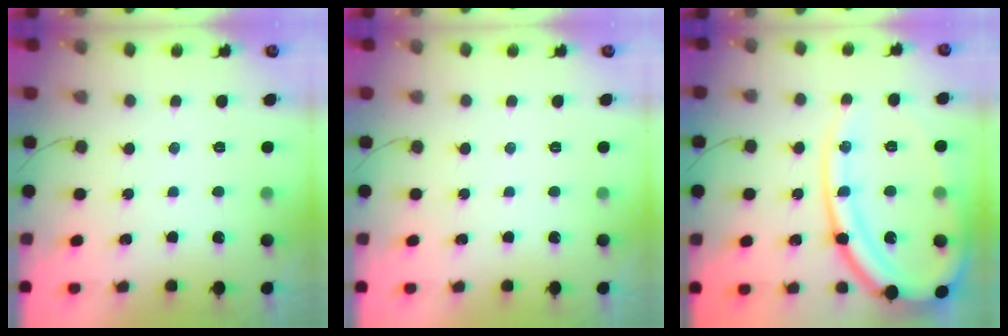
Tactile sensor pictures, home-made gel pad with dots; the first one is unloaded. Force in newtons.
{"total": 0.0}
{"total": 22.3, "press": 22.2, "slide": 2.4}